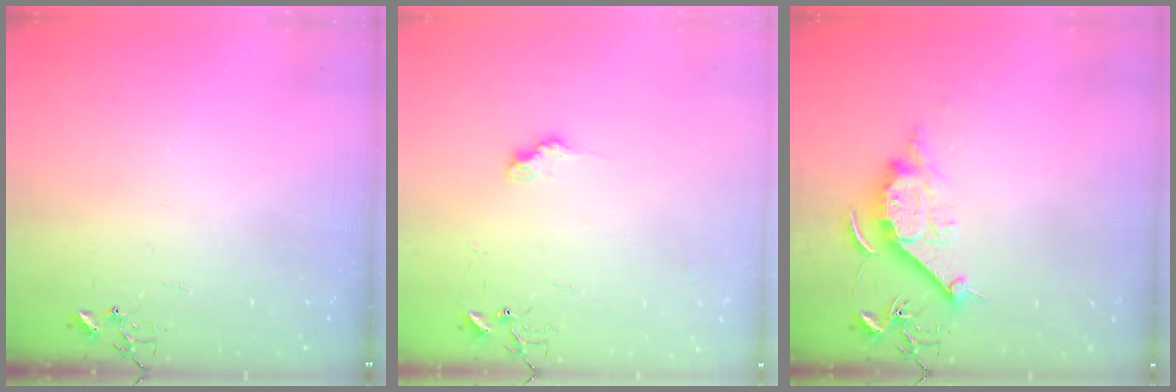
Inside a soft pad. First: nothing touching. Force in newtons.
{"total": 7.1, "press": 7.1, "slide": 0.5}
{"total": 10.7, "press": 10.7, "slide": 1.1}